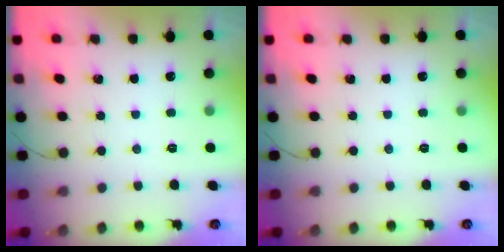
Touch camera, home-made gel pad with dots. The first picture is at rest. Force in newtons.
{"total": 0.0}